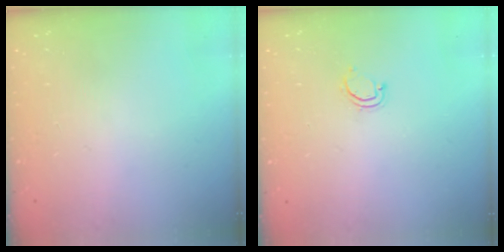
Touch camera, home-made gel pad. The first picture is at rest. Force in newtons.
{"total": 3.1, "press": 3.1, "slide": 0.2}